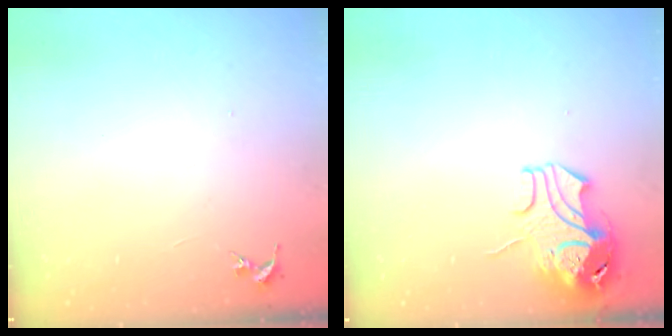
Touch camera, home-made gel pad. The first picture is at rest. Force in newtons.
{"total": 10.4, "press": 10.3, "slide": 1.4}